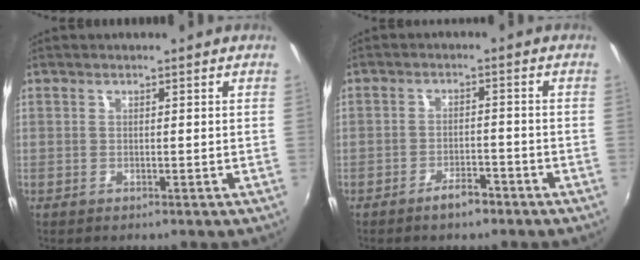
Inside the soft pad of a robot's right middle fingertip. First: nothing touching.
{"total": 3.8, "force": [-3.0, 1.3, 2.0], "torque": [-0.047, 0.000, -0.045]}